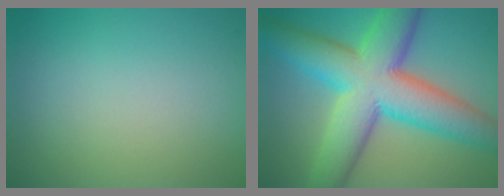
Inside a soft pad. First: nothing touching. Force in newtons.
{"total": 12.2, "press": 12.2, "slide": 0.2}